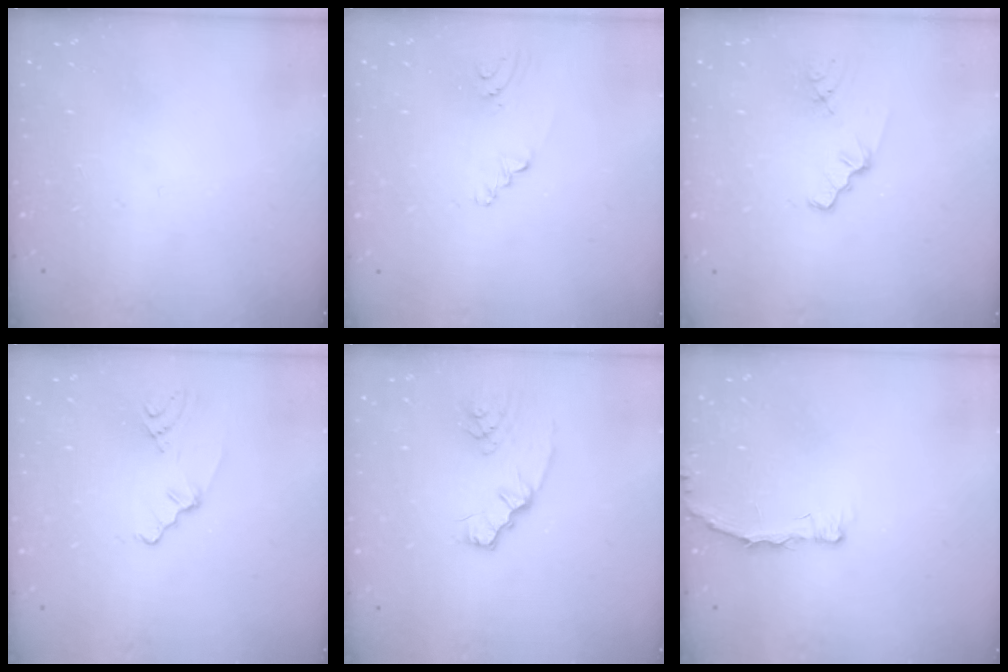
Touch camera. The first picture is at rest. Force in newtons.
{"total": 2.0, "press": 1.6, "slide": 1.2}
{"total": 1.5, "press": 1.5, "slide": 0.3}
{"total": 1.8, "press": 1.7, "slide": 0.5}
{"total": 3.4, "press": 3.4, "slide": 0.5}
{"total": 2.9, "press": 2.9, "slide": 0.3}